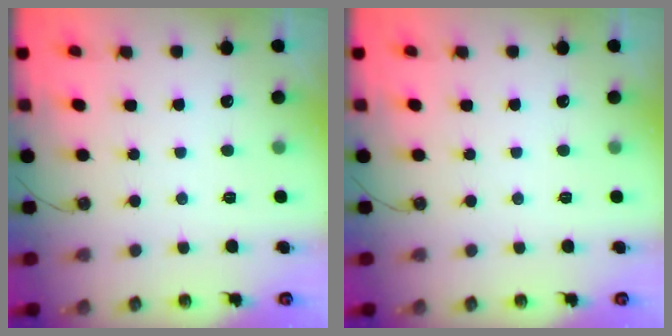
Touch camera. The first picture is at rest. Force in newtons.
{"total": 0.0}